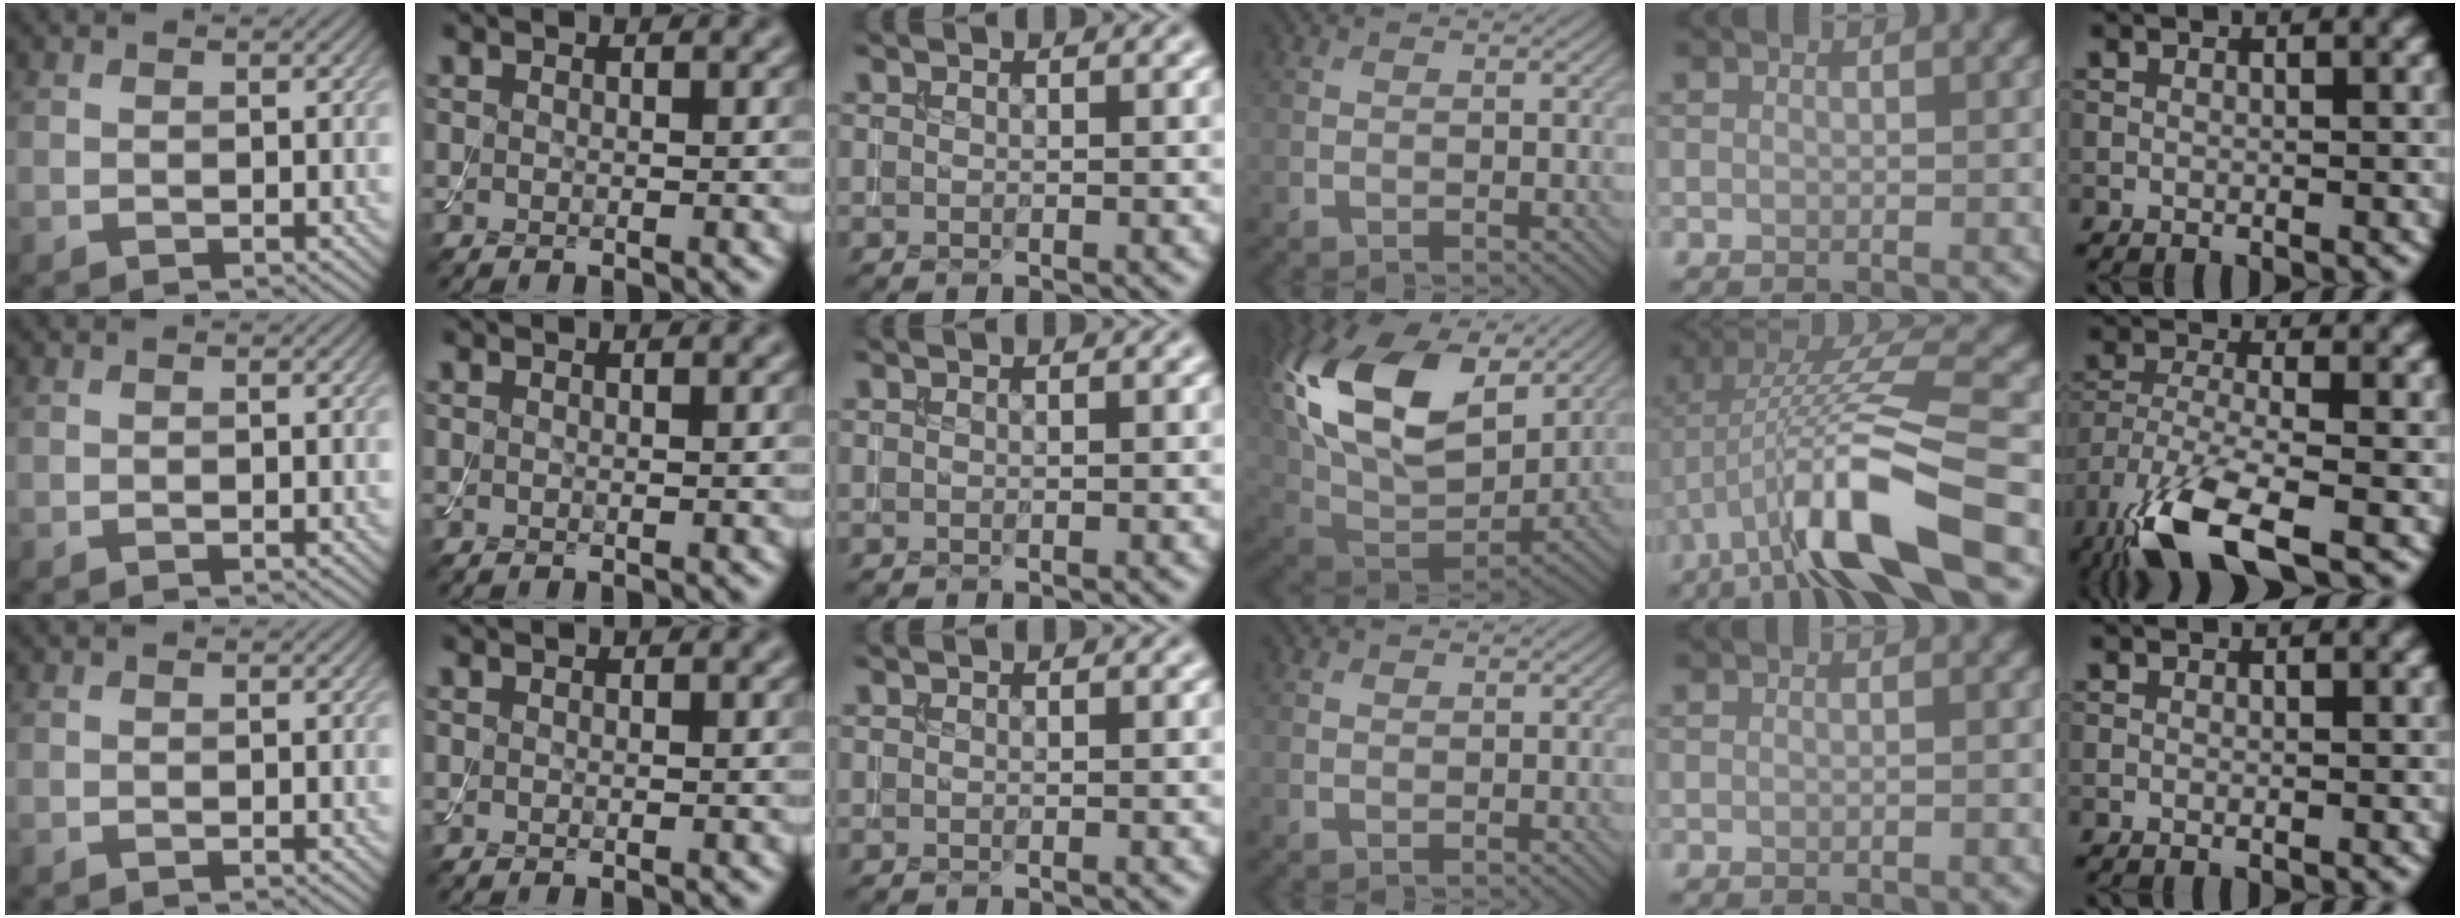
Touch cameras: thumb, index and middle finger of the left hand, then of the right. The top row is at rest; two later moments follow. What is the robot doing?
{"motion": "assemble", "object": "toy tower of hanoi"}